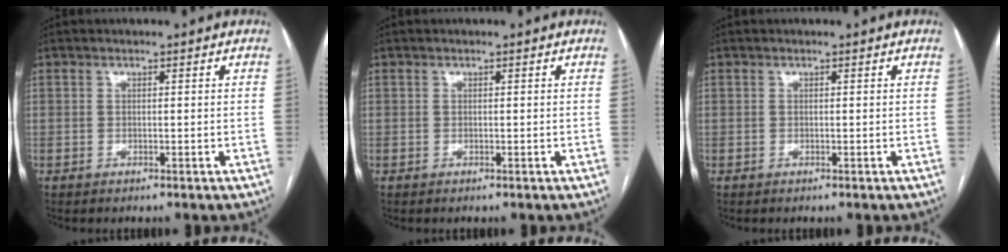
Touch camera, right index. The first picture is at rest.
{"total": 0.0}
{"total": 0.0}